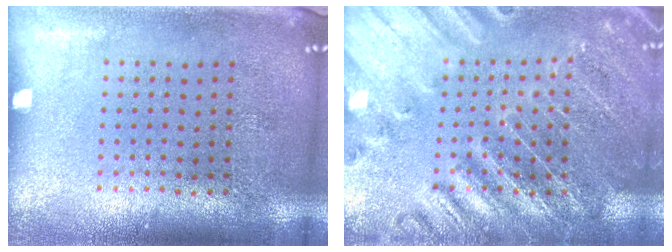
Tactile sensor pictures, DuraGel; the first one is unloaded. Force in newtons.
{"total": 2.8, "press": 2.8, "slide": 0.4}